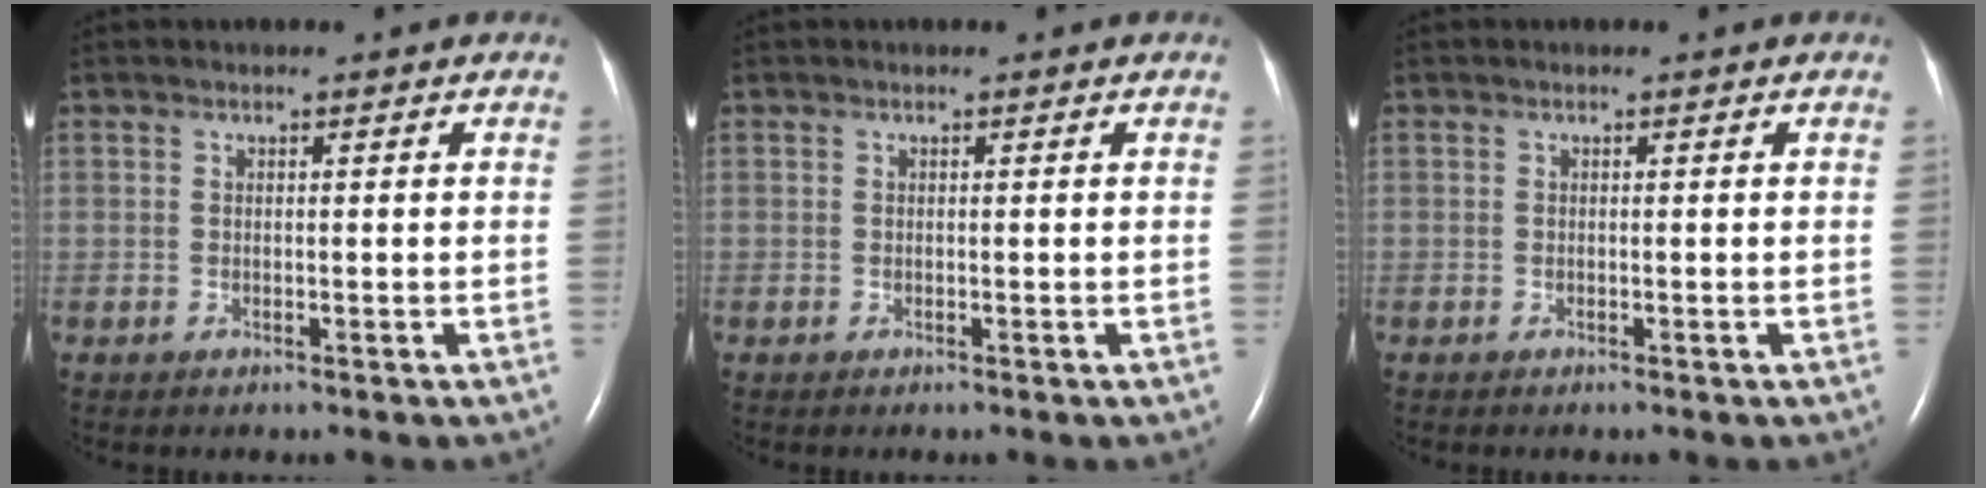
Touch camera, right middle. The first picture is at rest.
{"total": 0.0}
{"total": 0.0}